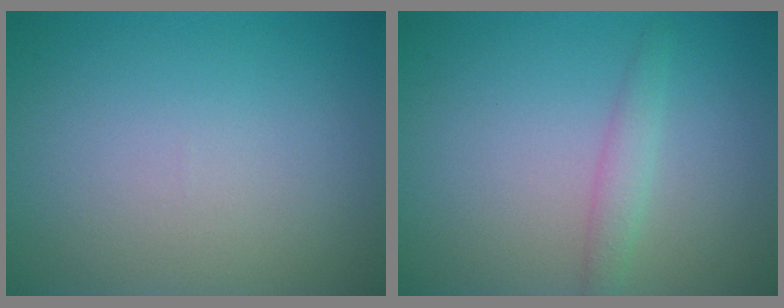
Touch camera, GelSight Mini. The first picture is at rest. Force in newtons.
{"total": 1.5, "press": 1.5, "slide": 0.1}